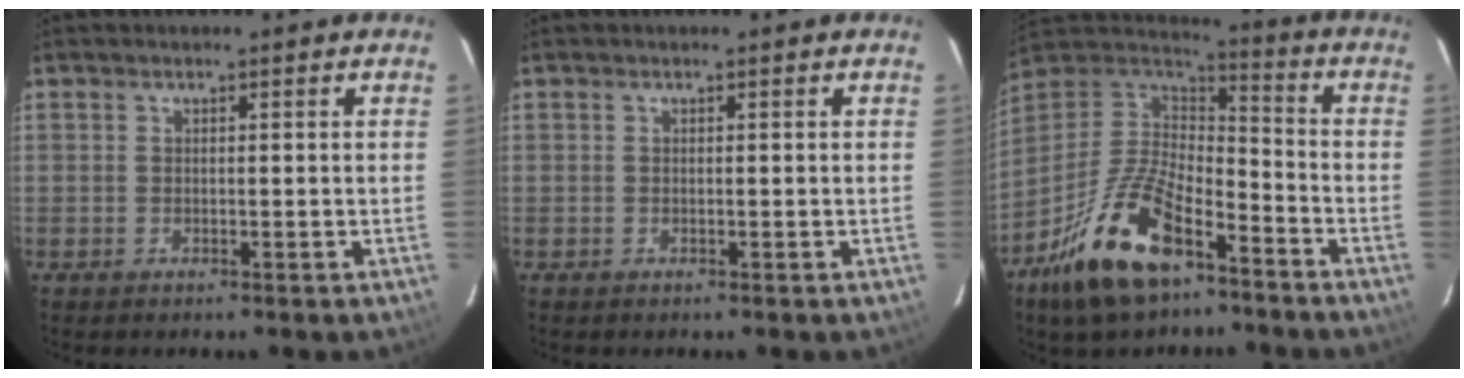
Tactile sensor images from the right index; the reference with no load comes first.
{"total": 0.0}
{"total": 20.1, "force": [-12.2, 8.7, 13.5], "torque": [-0.284, -0.015, -0.224]}